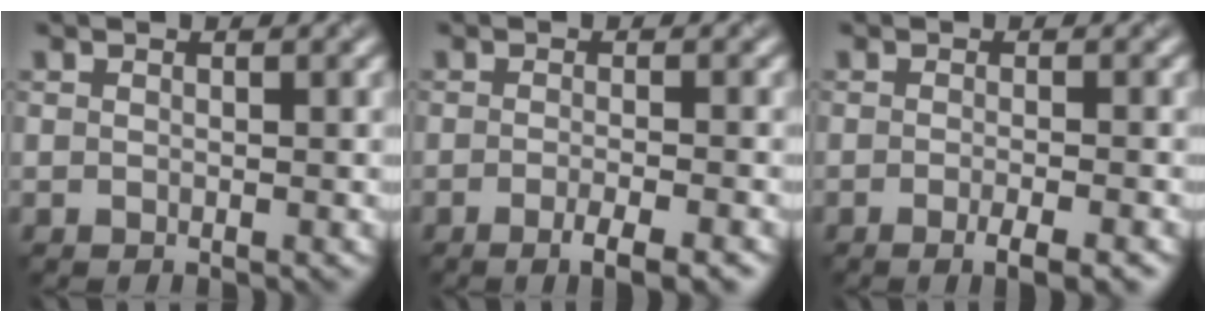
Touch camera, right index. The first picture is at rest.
{"total": 3.3, "force": [-1.7, 0.7, 2.7], "torque": [-0.035, -0.004, -0.033]}
{"total": 3.0, "force": [-1.4, 0.7, 2.5], "torque": [-0.029, -0.003, -0.027]}